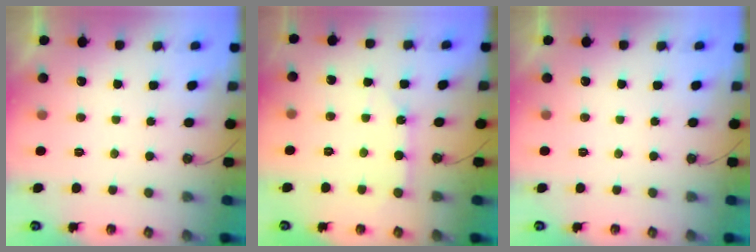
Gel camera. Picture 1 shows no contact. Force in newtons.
{"total": 5.3, "press": 5.3, "slide": 0.1}
{"total": 0.0}